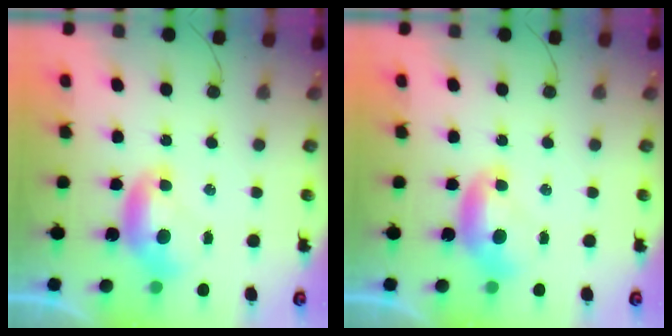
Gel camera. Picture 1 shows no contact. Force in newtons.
{"total": 0.0}